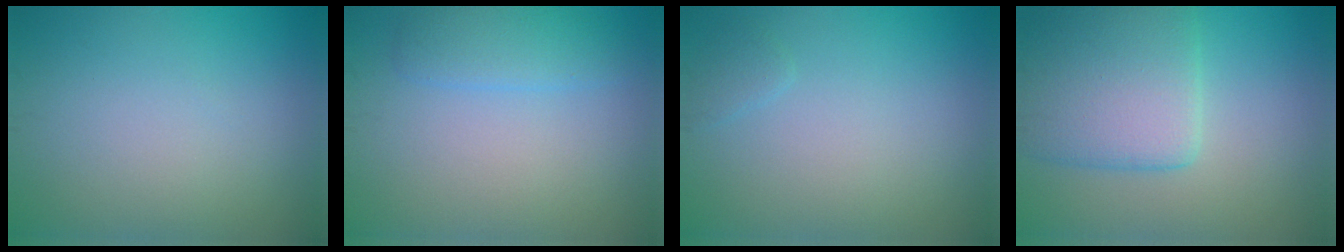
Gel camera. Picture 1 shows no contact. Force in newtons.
{"total": 2.5, "press": 2.5, "slide": 0.2}
{"total": 0.8, "press": 0.8, "slide": 0.1}
{"total": 7.2, "press": 7.2, "slide": 0.5}